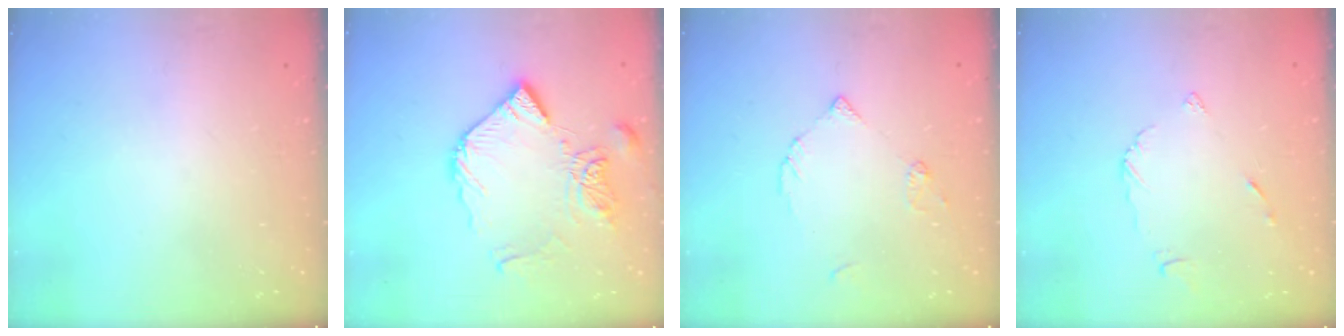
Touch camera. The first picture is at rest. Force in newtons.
{"total": 13.2, "press": 13.2, "slide": 1.0}
{"total": 5.8, "press": 5.7, "slide": 0.7}
{"total": 3.8, "press": 3.8, "slide": 0.5}